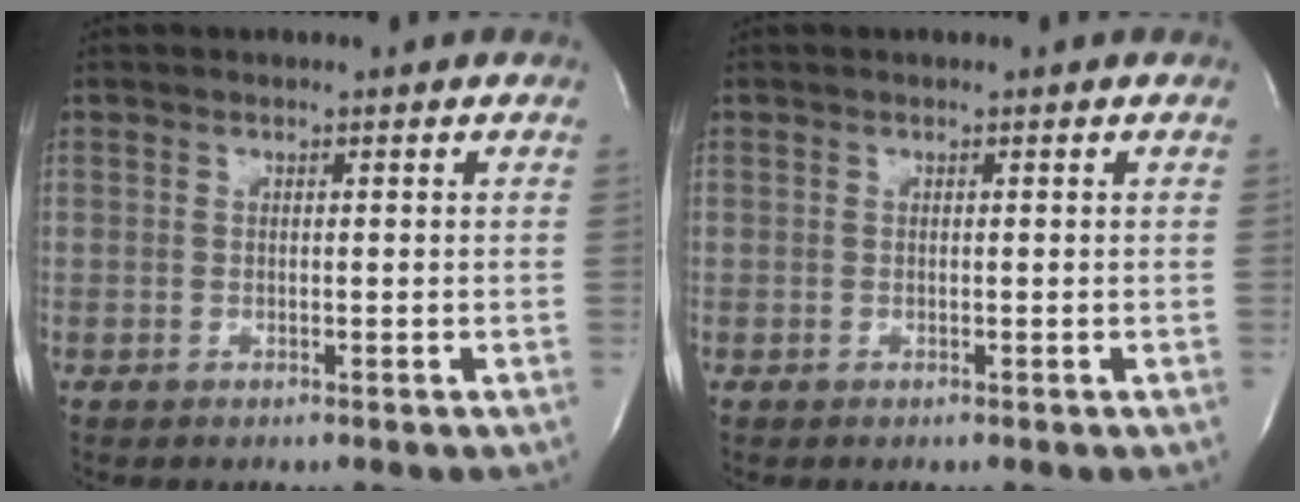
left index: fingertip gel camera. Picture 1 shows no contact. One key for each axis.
{"total": 0.0}